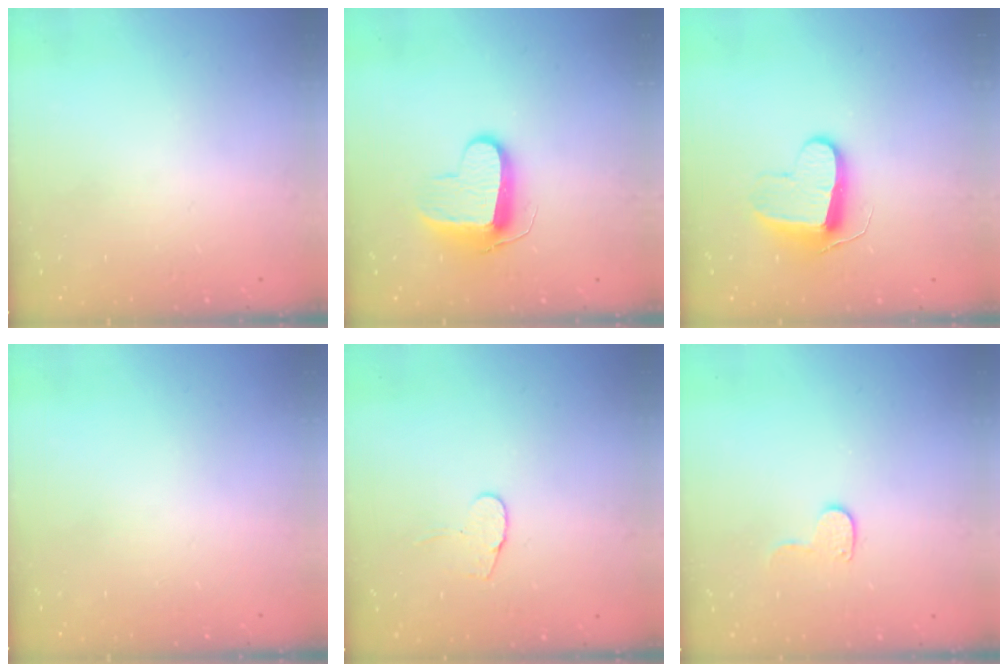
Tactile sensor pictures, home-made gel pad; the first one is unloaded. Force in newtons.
{"total": 9.8, "press": 9.8, "slide": 0.1}
{"total": 9.8, "press": 9.8, "slide": 0.2}
{"total": 0.0}
{"total": 5.6, "press": 5.6, "slide": 0.4}
{"total": 6.4, "press": 6.4, "slide": 0.5}